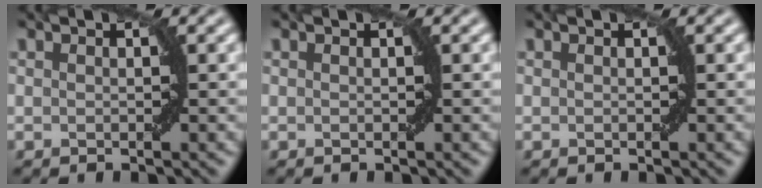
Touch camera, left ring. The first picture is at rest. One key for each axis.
{"total": 0.0}
{"total": 0.0}